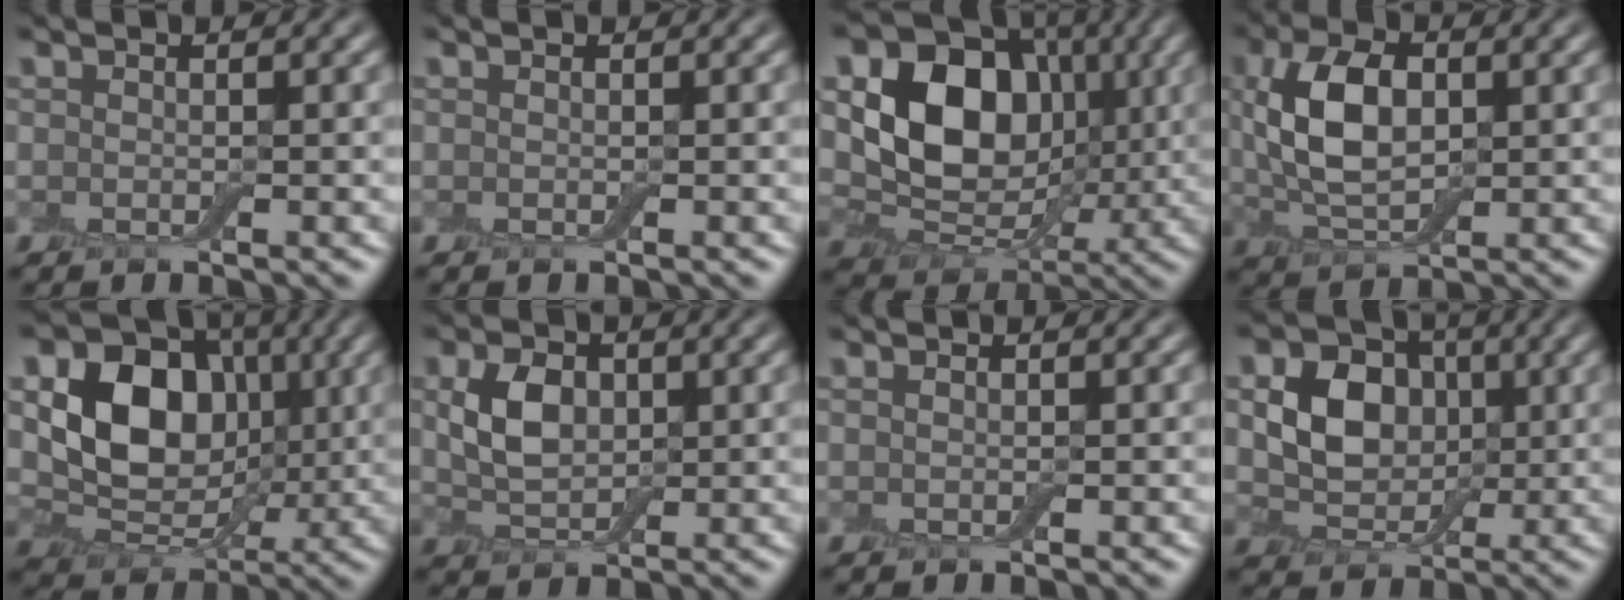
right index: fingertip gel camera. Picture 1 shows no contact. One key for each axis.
{"total": 0.0}
{"total": 11.3, "fx": 2.2, "fy": 8.9, "fz": 6.7, "tx": -0.127, "ty": -0.002, "tz": 0.030}
{"total": 6.3, "fx": 1.3, "fy": 3.7, "fz": 5.0, "tx": -0.107, "ty": 0.010, "tz": 0.024}
{"total": 9.9, "fx": 2.0, "fy": 7.8, "fz": 5.8, "tx": -0.117, "ty": -0.004, "tz": 0.028}
{"total": 3.8, "fx": 1.0, "fy": 2.7, "fz": 2.5, "tx": -0.059, "ty": 0.007, "tz": 0.016}
{"total": 0.0}
{"total": 5.8, "fx": 1.0, "fy": 4.7, "fz": 3.2, "tx": -0.062, "ty": 0.005, "tz": 0.009}